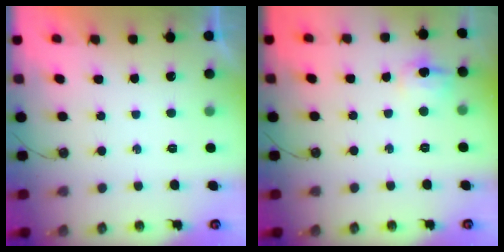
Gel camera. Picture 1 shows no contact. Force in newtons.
{"total": 9.6, "press": 9.6, "slide": 0.9}